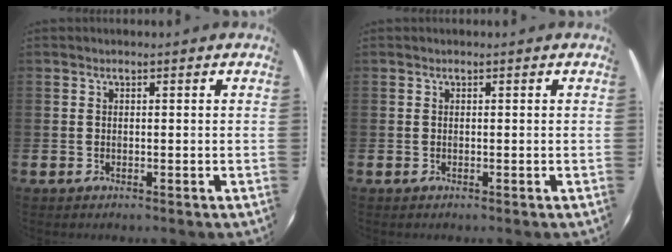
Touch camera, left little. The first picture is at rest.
{"total": 0.0}